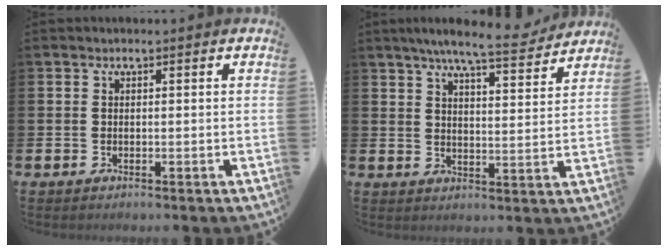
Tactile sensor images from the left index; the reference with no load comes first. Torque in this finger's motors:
{"motor_torque": [1.07, -1.07, 0.29, 0.21]}